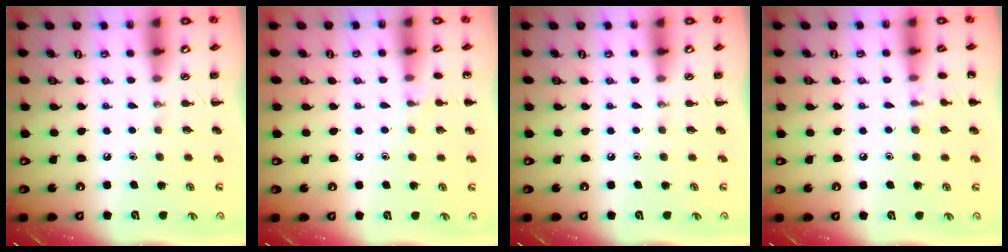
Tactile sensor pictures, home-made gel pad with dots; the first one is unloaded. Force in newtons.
{"total": 5.4, "press": 5.2, "slide": 1.7}
{"total": 0.0}
{"total": 7.3, "press": 7.1, "slide": 1.9}